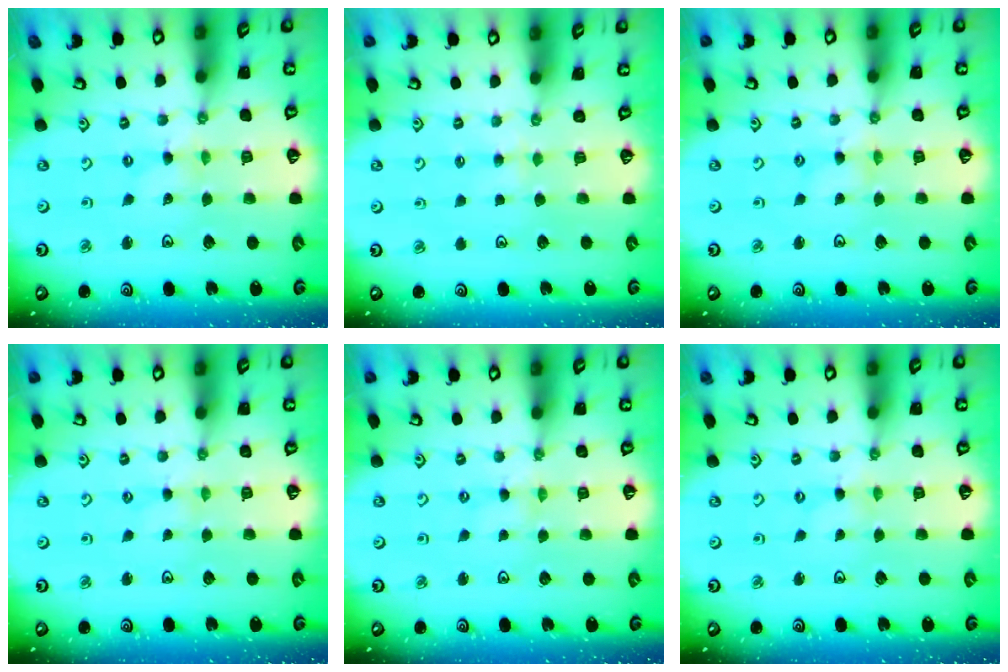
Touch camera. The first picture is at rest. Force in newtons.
{"total": 2.6, "press": 2.5, "slide": 0.5}
{"total": 2.4, "press": 2.3, "slide": 0.4}
{"total": 0.8, "press": 0.8, "slide": 0.2}
{"total": 0.0}
{"total": 0.5, "press": 0.5, "slide": 0.1}